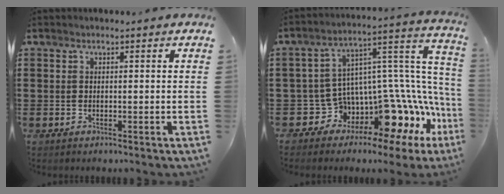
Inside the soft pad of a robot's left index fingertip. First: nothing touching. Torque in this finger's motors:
{"motor_torque": [0.48, 0.48, 0.34, 0.04]}